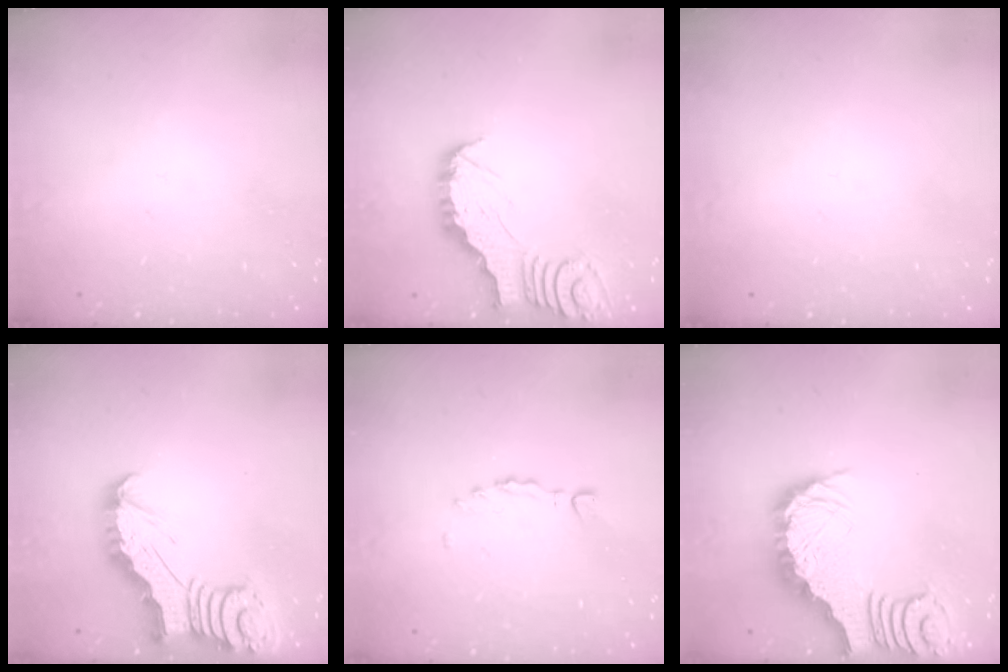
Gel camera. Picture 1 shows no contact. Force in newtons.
{"total": 3.4, "press": 3.4, "slide": 0.3}
{"total": 0.0}
{"total": 7.2, "press": 7.2, "slide": 0.7}
{"total": 1.1, "press": 1.1, "slide": 0.3}
{"total": 3.9, "press": 3.8, "slide": 0.7}